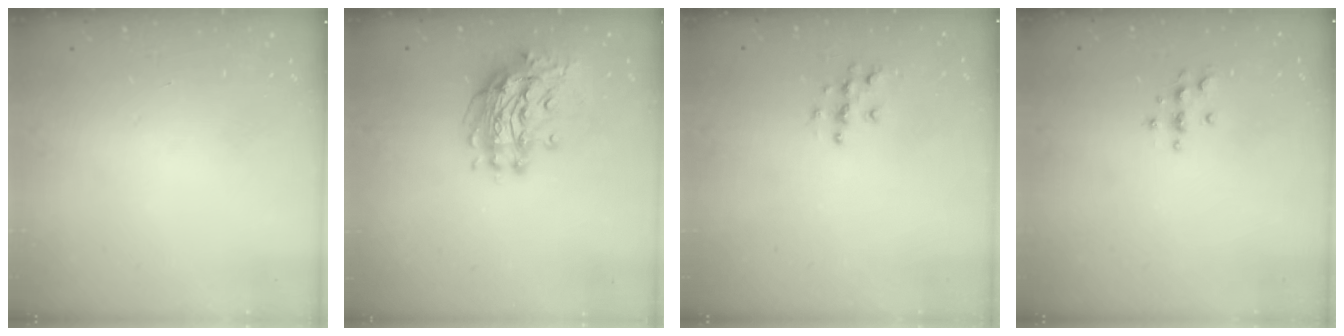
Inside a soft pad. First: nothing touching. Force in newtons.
{"total": 12.2, "press": 12.1, "slide": 1.3}
{"total": 5.6, "press": 5.6, "slide": 0.2}
{"total": 4.0, "press": 3.9, "slide": 0.5}